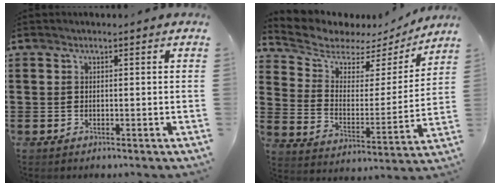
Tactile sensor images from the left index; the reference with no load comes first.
{"total": 5.4, "force": [4.7, 2.4, 0.9], "torque": [-0.057, -0.034, 0.077]}